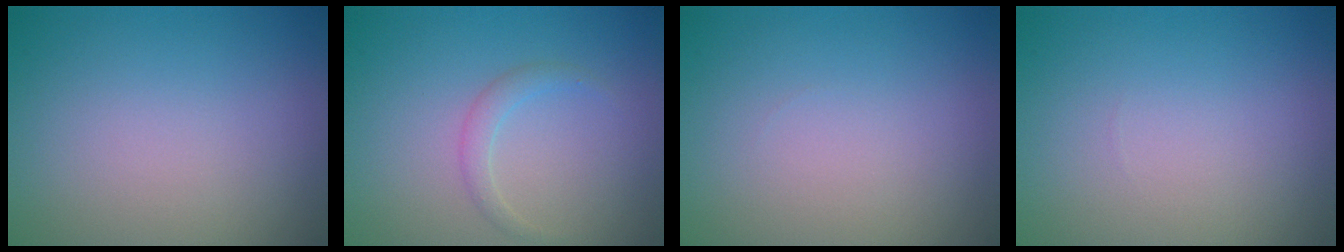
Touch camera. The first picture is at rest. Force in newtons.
{"total": 1.3, "press": 1.2, "slide": 0.2}
{"total": 0.0}
{"total": 0.0}